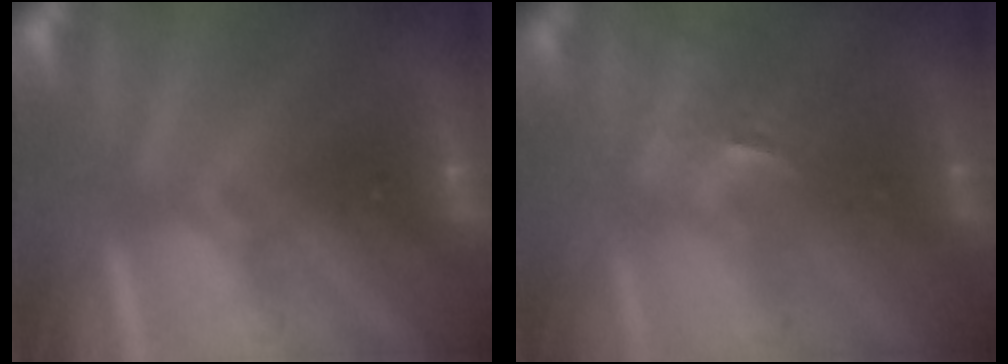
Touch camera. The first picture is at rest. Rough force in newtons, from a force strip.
{"total": 2.5}